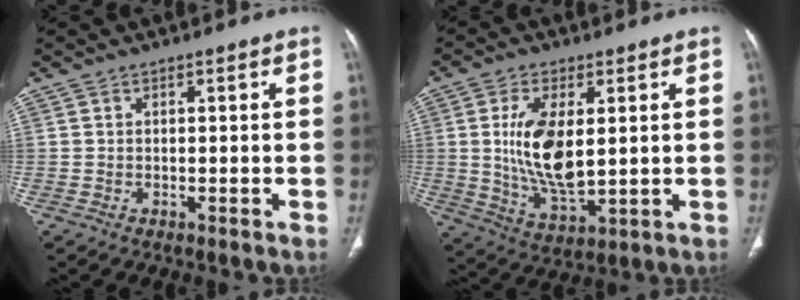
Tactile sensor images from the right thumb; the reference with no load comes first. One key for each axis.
{"total": 12.8, "fx": 1.6, "fy": 6.0, "fz": 11.1, "tx": -0.211, "ty": -0.021, "tz": 0.040}